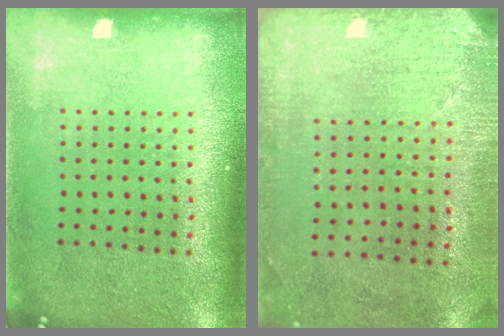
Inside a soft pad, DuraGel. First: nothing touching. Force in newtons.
{"total": 2.9, "press": 2.4, "slide": 1.7}